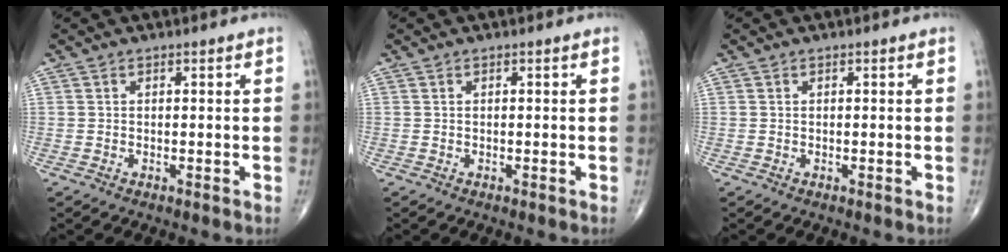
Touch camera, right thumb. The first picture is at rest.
{"total": 0.0}
{"total": 0.0}